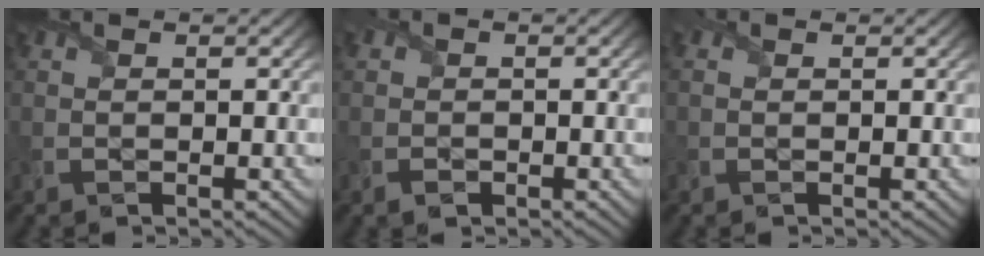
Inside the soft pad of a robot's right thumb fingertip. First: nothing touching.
{"total": 1.5, "force": [-0.7, 1.3, 0.2], "torque": [-0.007, -0.002, -0.021]}
{"total": 0.8, "force": [0.2, 0.7, 0.3], "torque": [-0.012, 0.000, 0.003]}